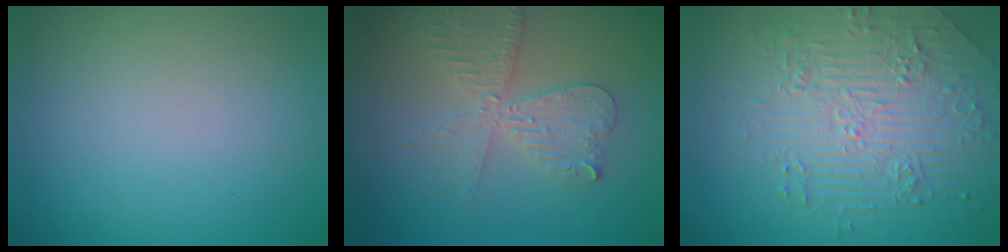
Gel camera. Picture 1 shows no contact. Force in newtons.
{"total": 4.0, "press": 3.4, "slide": 2.1}
{"total": 4.7, "press": 4.6, "slide": 0.8}